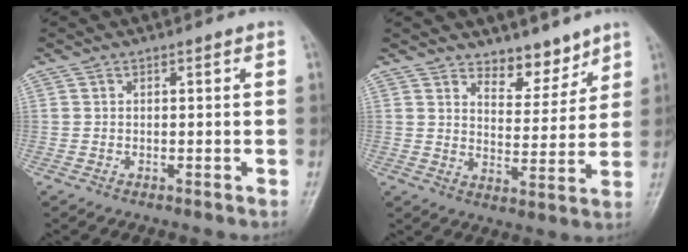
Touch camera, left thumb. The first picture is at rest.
{"total": 6.9, "force": [5.6, 3.2, 2.4], "torque": [-0.005, -0.047, 0.093]}